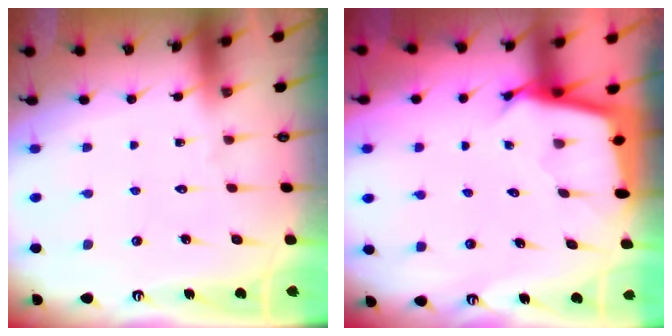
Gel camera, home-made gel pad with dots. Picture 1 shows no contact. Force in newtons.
{"total": 2.7, "press": 2.7, "slide": 0.1}